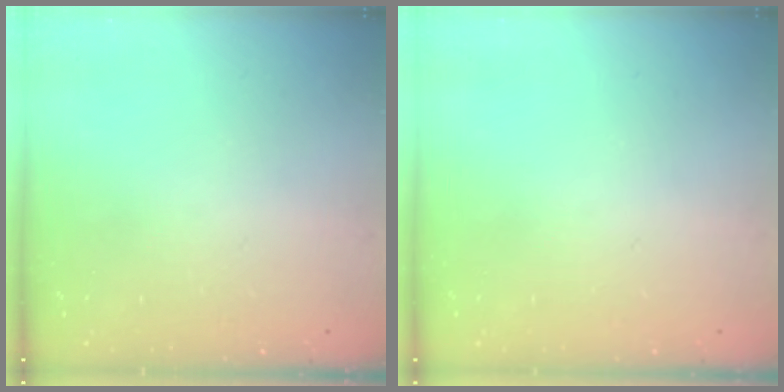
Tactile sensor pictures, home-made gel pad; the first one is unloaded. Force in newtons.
{"total": 0.0}